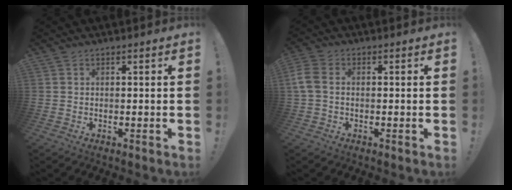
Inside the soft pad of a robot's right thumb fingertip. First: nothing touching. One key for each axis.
{"total": 4.6, "fx": 0.0, "fy": 3.0, "fz": 3.5, "tx": -0.084, "ty": 0.000, "tz": 0.000}